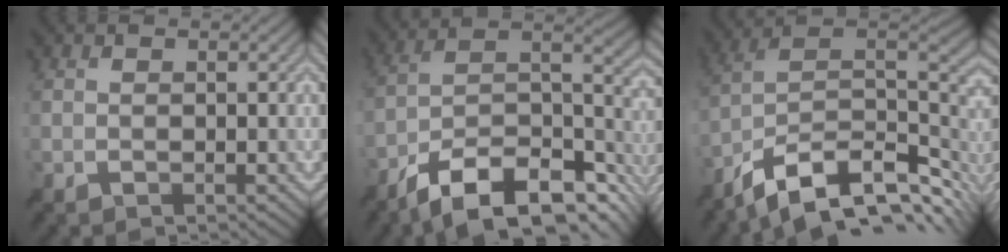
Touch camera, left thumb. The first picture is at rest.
{"total": 15.5, "force": [-10.7, 4.9, 10.0], "torque": [-0.210, -0.016, -0.168]}
{"total": 14.1, "force": [-7.3, 6.4, 10.2], "torque": [-0.225, -0.006, -0.125]}